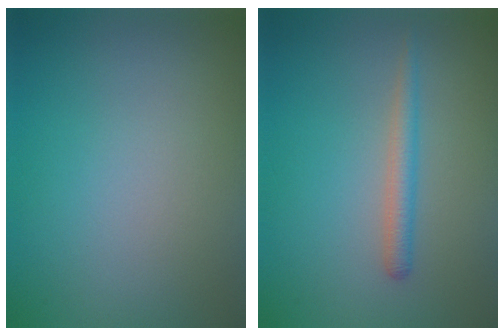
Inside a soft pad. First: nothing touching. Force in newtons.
{"total": 1.9, "press": 1.8, "slide": 0.2}